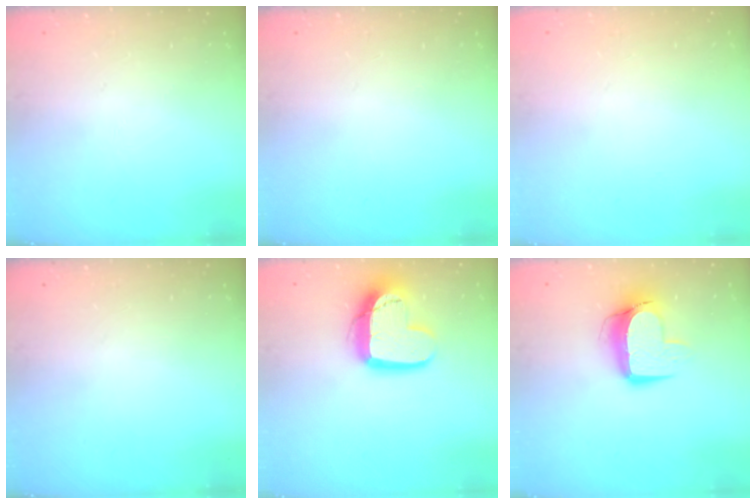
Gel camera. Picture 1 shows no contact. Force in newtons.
{"total": 0.0}
{"total": 0.0}
{"total": 0.0}
{"total": 14.0, "press": 13.9, "slide": 1.3}
{"total": 10.7, "press": 10.7, "slide": 1.0}